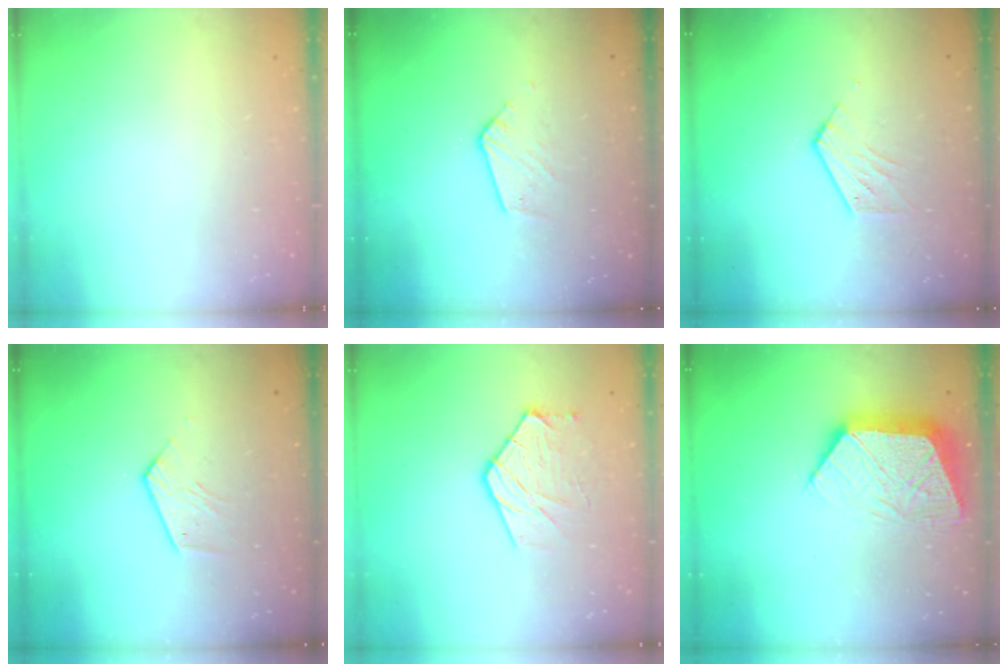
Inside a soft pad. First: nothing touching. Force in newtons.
{"total": 6.8, "press": 6.8, "slide": 0.4}
{"total": 6.0, "press": 5.9, "slide": 0.4}
{"total": 7.2, "press": 7.2, "slide": 0.4}
{"total": 8.7, "press": 8.7, "slide": 0.2}
{"total": 11.9, "press": 11.8, "slide": 0.9}